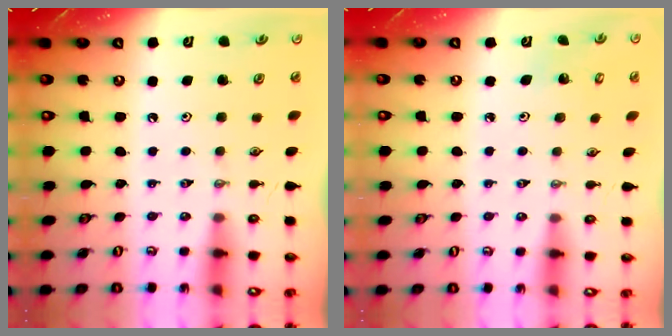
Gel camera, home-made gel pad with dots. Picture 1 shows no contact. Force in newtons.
{"total": 2.3, "press": 2.3, "slide": 0.1}